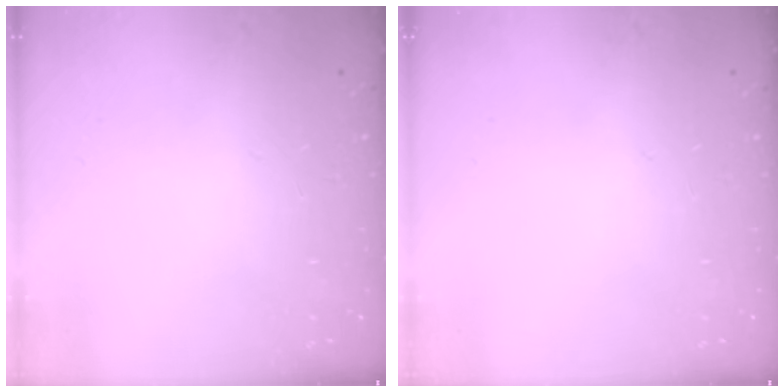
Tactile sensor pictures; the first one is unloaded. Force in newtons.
{"total": 0.0}